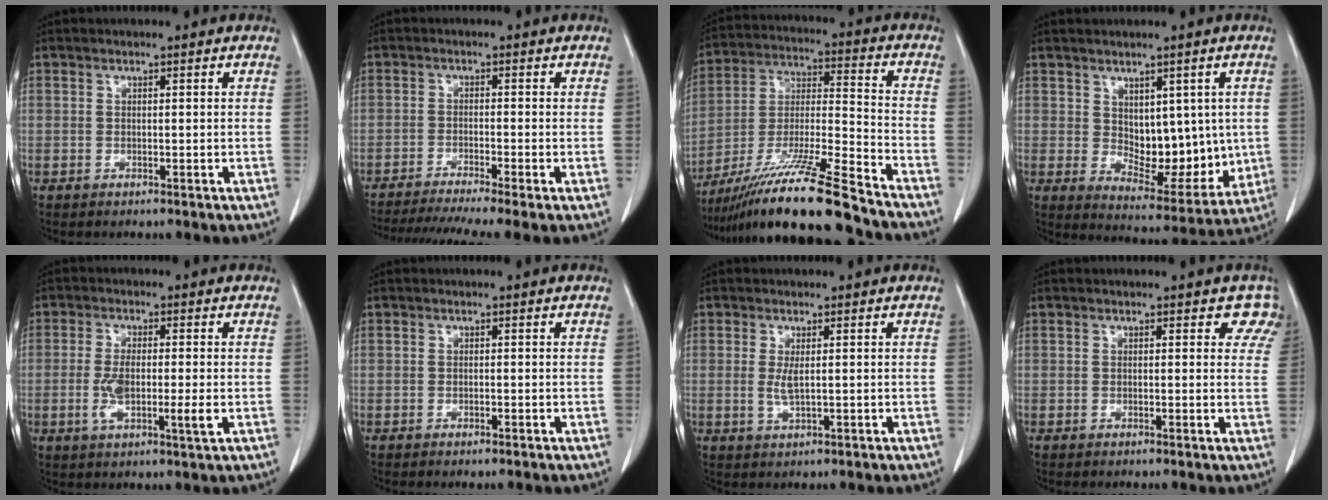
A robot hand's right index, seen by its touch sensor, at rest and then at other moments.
{"total": 10.9, "force": [-8.8, -0.5, 6.4], "torque": [-0.092, -0.016, -0.138]}
{"total": 20.1, "force": [-16.2, -0.3, 11.8], "torque": [-0.225, -0.032, -0.292]}
{"total": 10.6, "force": [1.0, 5.9, 8.8], "torque": [-0.107, -0.009, 0.036]}
{"total": 6.9, "force": [-1.2, 1.2, 6.6], "torque": [-0.124, -0.008, -0.024]}
{"total": 0.6, "force": [-0.5, 0.0, 0.4], "torque": [-0.010, -0.001, -0.006]}
{"total": 2.2, "force": [0.2, 0.4, 2.2], "torque": [-0.050, -0.005, 0.007]}
{"total": 3.7, "force": [2.8, 2.2, 0.8], "torque": [0.022, -0.006, 0.008]}